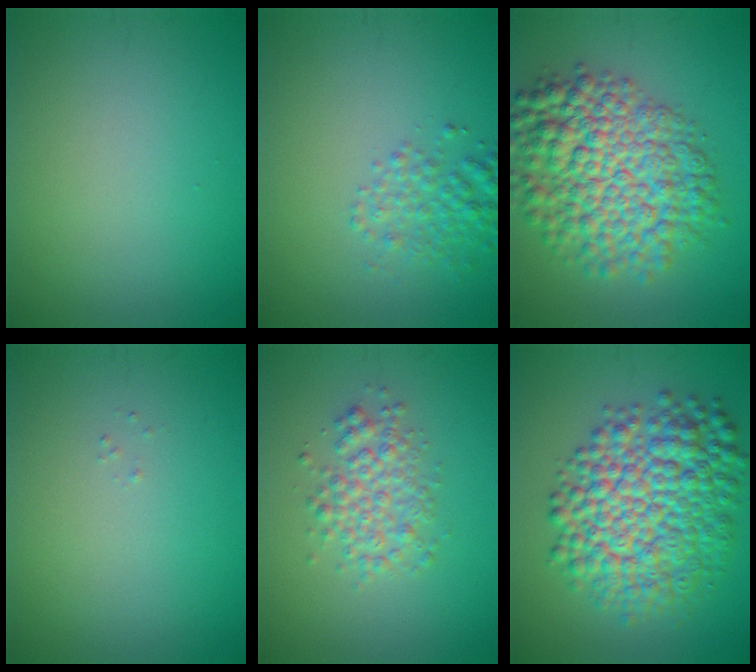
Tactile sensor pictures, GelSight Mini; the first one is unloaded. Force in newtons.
{"total": 2.6, "press": 2.6, "slide": 0.1}
{"total": 9.9, "press": 9.9, "slide": 0.2}
{"total": 0.0}
{"total": 3.2, "press": 3.2, "slide": 0.1}
{"total": 10.6, "press": 10.6, "slide": 0.1}